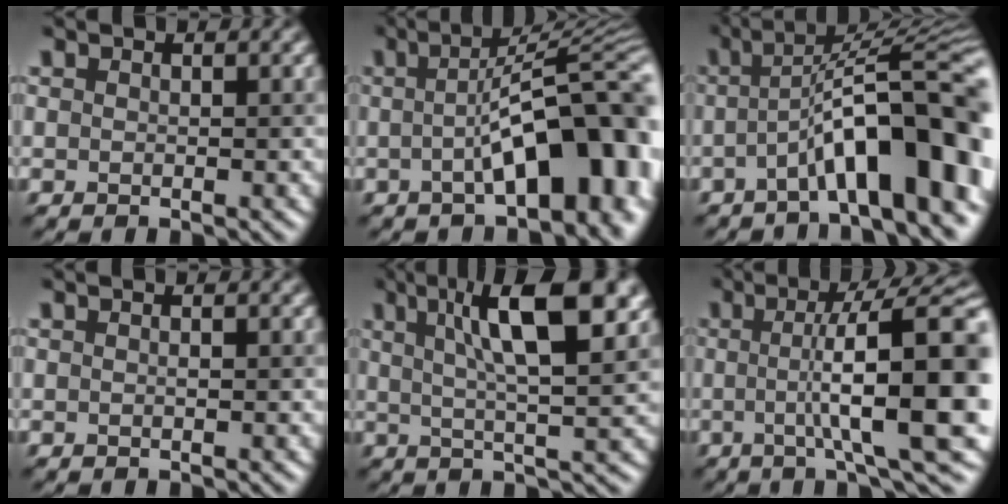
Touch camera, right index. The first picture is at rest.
{"total": 12.4, "force": [-2.0, 4.3, 11.5], "torque": [-0.139, 0.014, -0.028]}
{"total": 11.7, "force": [-3.3, 2.6, 10.9], "torque": [-0.151, 0.026, -0.051]}
{"total": 0.6, "force": [-0.1, 0.2, 0.5], "torque": [-0.005, 0.004, -0.005]}
{"total": 10.4, "force": [3.8, 2.7, 9.3], "torque": [-0.130, 0.013, 0.059]}
{"total": 13.7, "force": [0.1, 3.1, 13.3], "torque": [-0.158, 0.017, 0.000]}